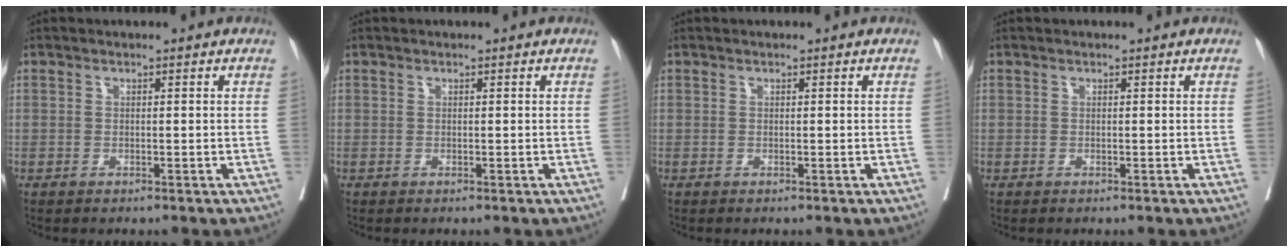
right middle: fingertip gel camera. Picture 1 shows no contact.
{"total": 0.0}
{"total": 0.0}
{"total": 0.0}